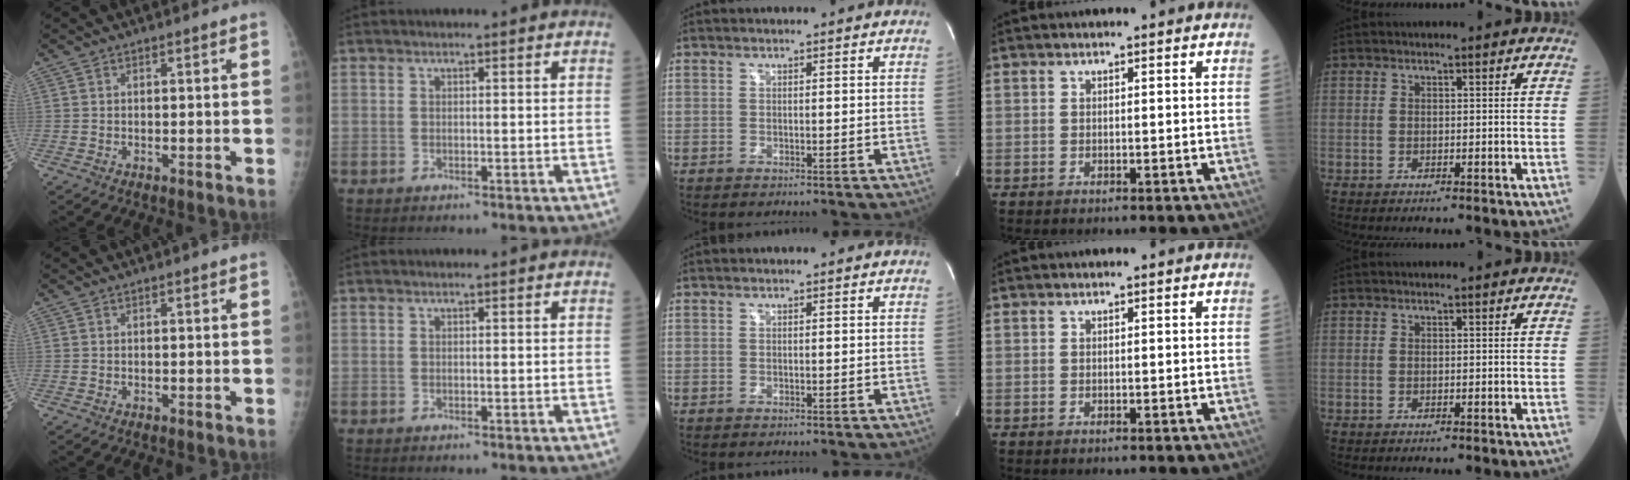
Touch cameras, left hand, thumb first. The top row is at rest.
{}